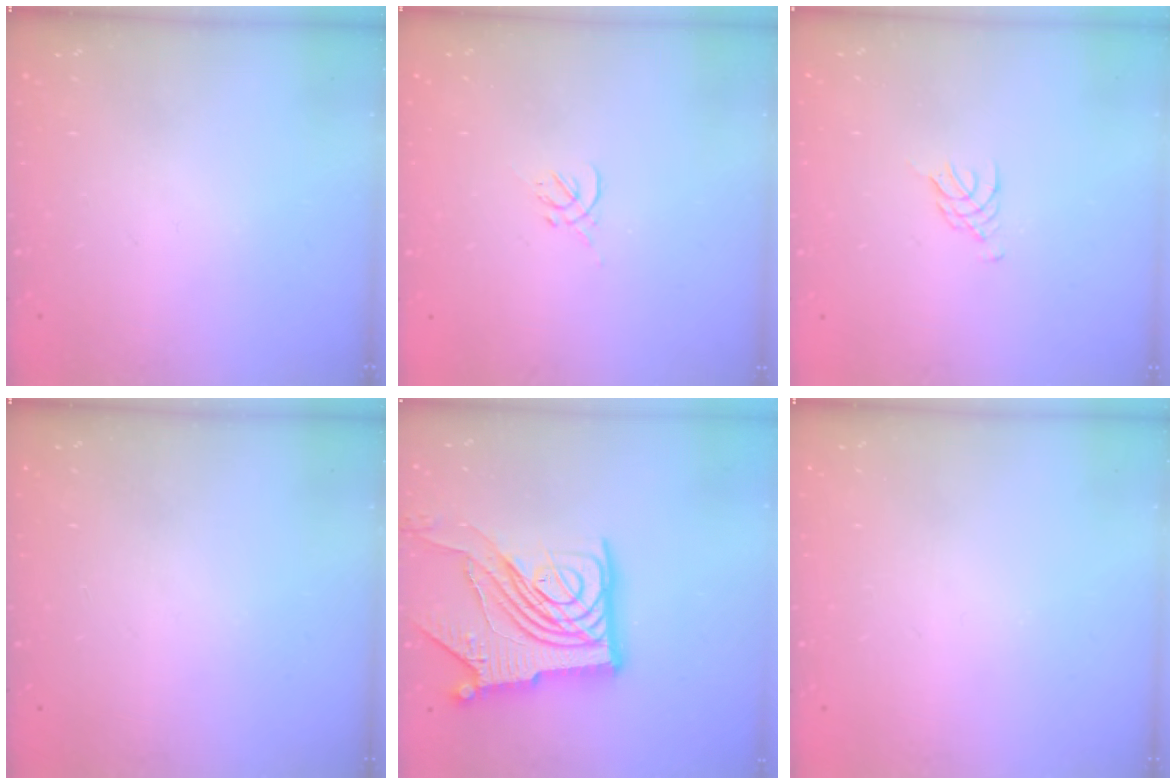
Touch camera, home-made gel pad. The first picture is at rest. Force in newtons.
{"total": 0.0}
{"total": 2.8, "press": 2.8, "slide": 0.5}
{"total": 0.0}
{"total": 20.6, "press": 20.5, "slide": 2.4}
{"total": 0.0}